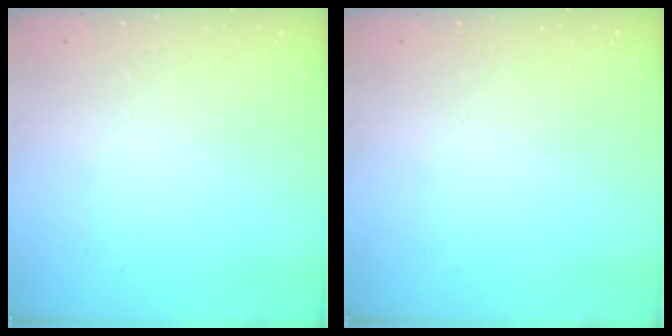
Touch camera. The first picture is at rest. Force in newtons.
{"total": 0.0}